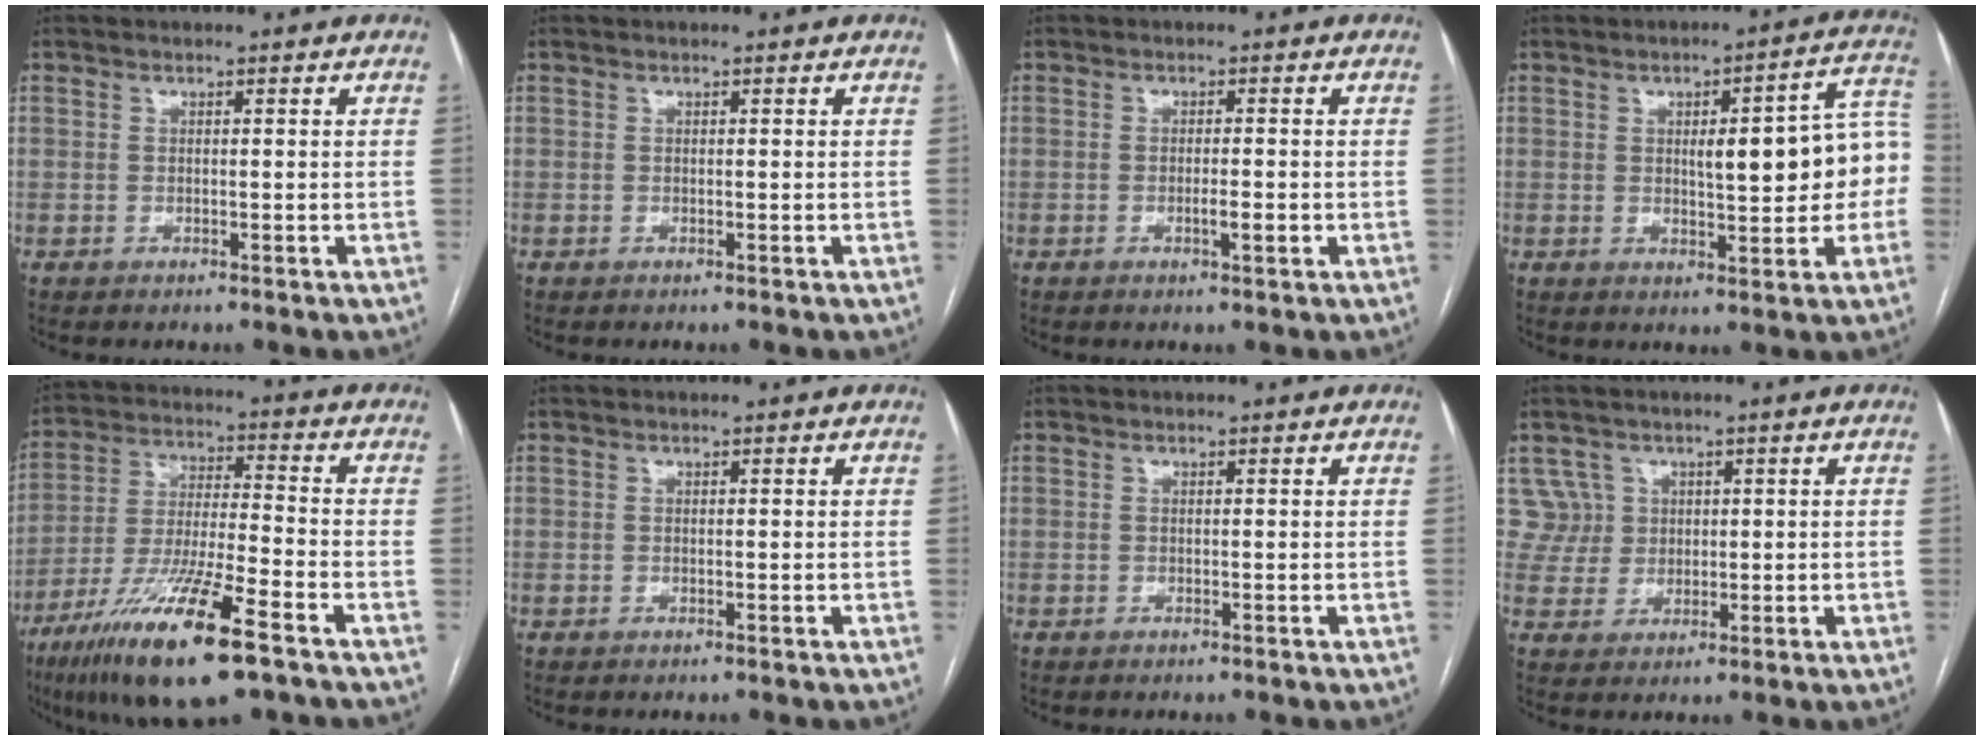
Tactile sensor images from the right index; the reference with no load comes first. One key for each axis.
{"total": 0.0}
{"total": 2.1, "fx": -0.7, "fy": 0.1, "fz": 2.0, "tx": -0.036, "ty": -0.002, "tz": -0.010}
{"total": 12.2, "fx": 0.2, "fy": 3.0, "fz": 11.8, "tx": -0.144, "ty": 0.035, "tz": 0.006}
{"total": 17.1, "fx": -10.1, "fy": 1.6, "fz": 13.8, "tx": -0.274, "ty": -0.041, "tz": -0.182}
{"total": 0.0}
{"total": 0.0}
{"total": 4.4, "fx": 1.8, "fy": 4.0, "fz": -0.6, "tx": 0.025, "ty": 0.014, "tz": 0.038}